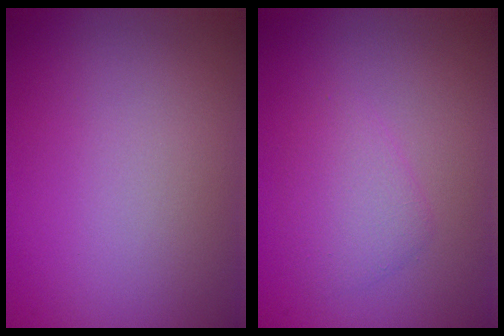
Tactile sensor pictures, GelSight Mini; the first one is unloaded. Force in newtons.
{"total": 2.2, "press": 2.2, "slide": 0.0}